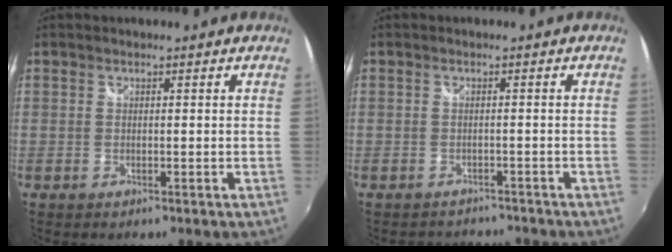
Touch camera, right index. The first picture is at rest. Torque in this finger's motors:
{"motor_torque": [0.01, -0.01, 0.00, -0.02]}